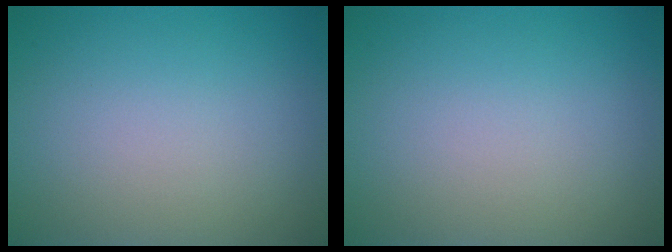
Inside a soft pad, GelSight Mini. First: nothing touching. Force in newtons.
{"total": 0.0}